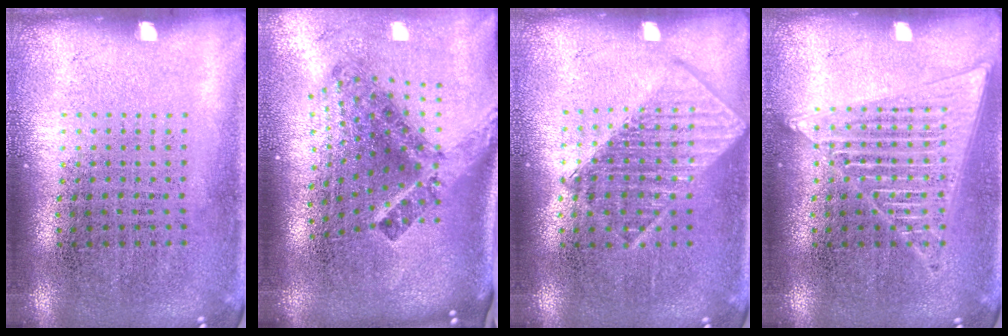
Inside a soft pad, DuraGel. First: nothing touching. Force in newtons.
{"total": 2.9, "press": 1.7, "slide": 2.4}
{"total": 1.3, "press": 1.3, "slide": 0.1}
{"total": 2.9, "press": 2.9, "slide": 0.3}